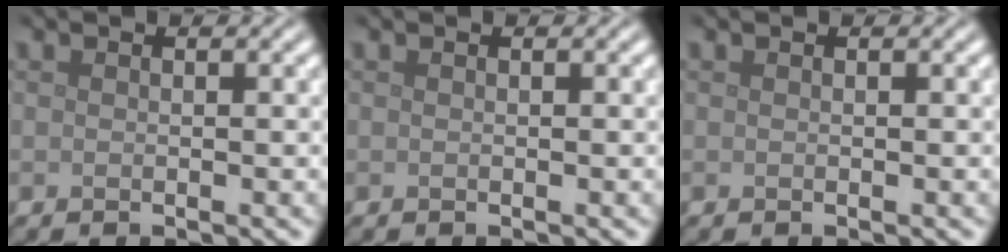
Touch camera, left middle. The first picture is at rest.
{"total": 0.0}
{"total": 0.0}